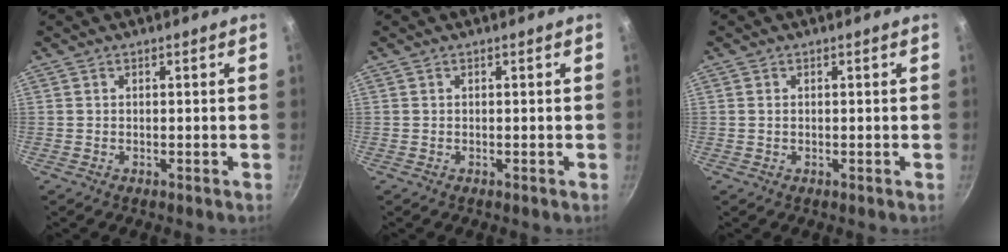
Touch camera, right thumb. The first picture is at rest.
{"total": 0.0}
{"total": 0.7, "force": [0.1, 0.5, 0.4], "torque": [-0.006, 0.001, 0.002]}